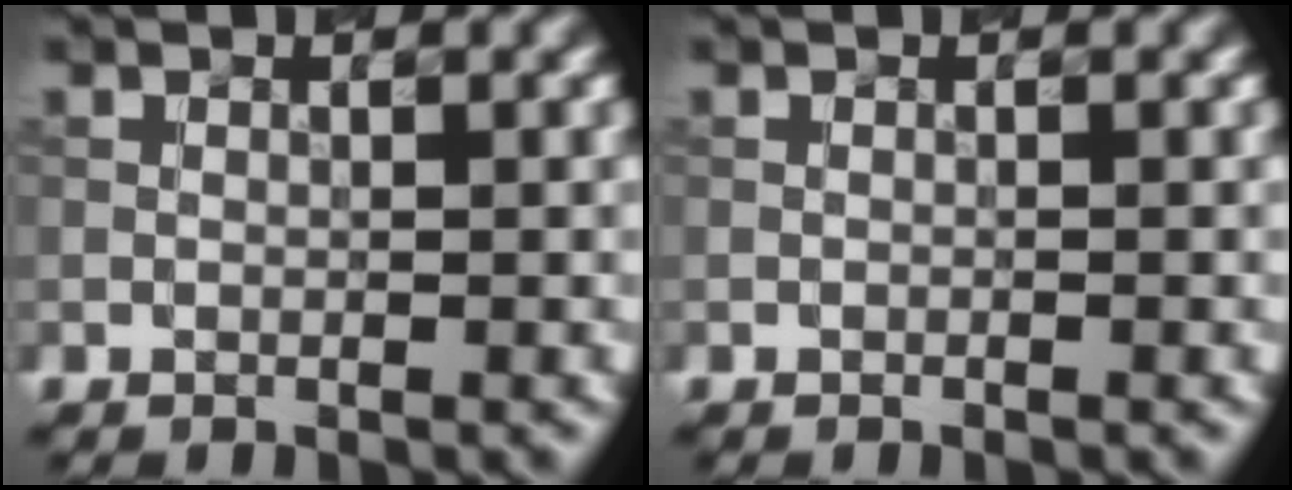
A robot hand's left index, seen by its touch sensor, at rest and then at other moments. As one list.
[{"total": 0.0}]